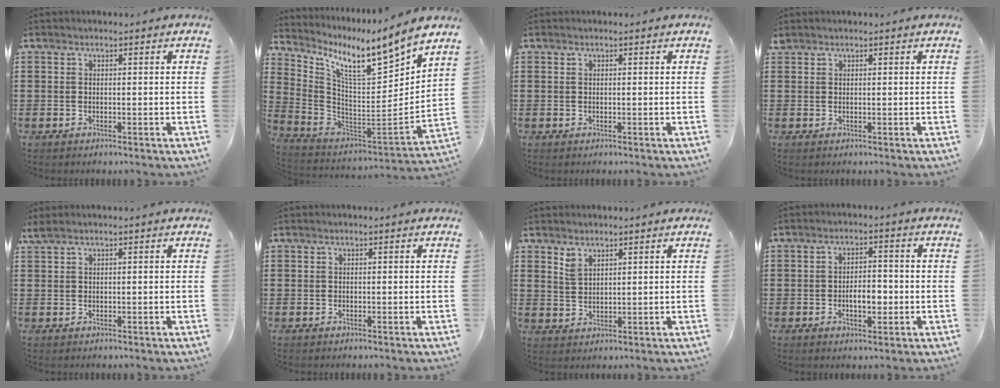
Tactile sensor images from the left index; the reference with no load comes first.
{"total": 10.1, "force": [7.0, 1.4, 7.2], "torque": [-0.143, -0.056, 0.105]}
{"total": 0.0}
{"total": 0.6, "force": [0.5, 0.2, 0.1], "torque": [-0.004, 0.001, 0.011]}
{"total": 0.9, "force": [0.5, 0.1, 0.8], "torque": [-0.017, 0.000, 0.010]}
{"total": 0.0}
{"total": 2.7, "force": [2.1, 1.1, 1.3], "torque": [-0.030, 0.002, 0.040]}
{"total": 4.6, "force": [-1.1, 2.4, 3.8], "torque": [-0.063, 0.002, -0.024]}